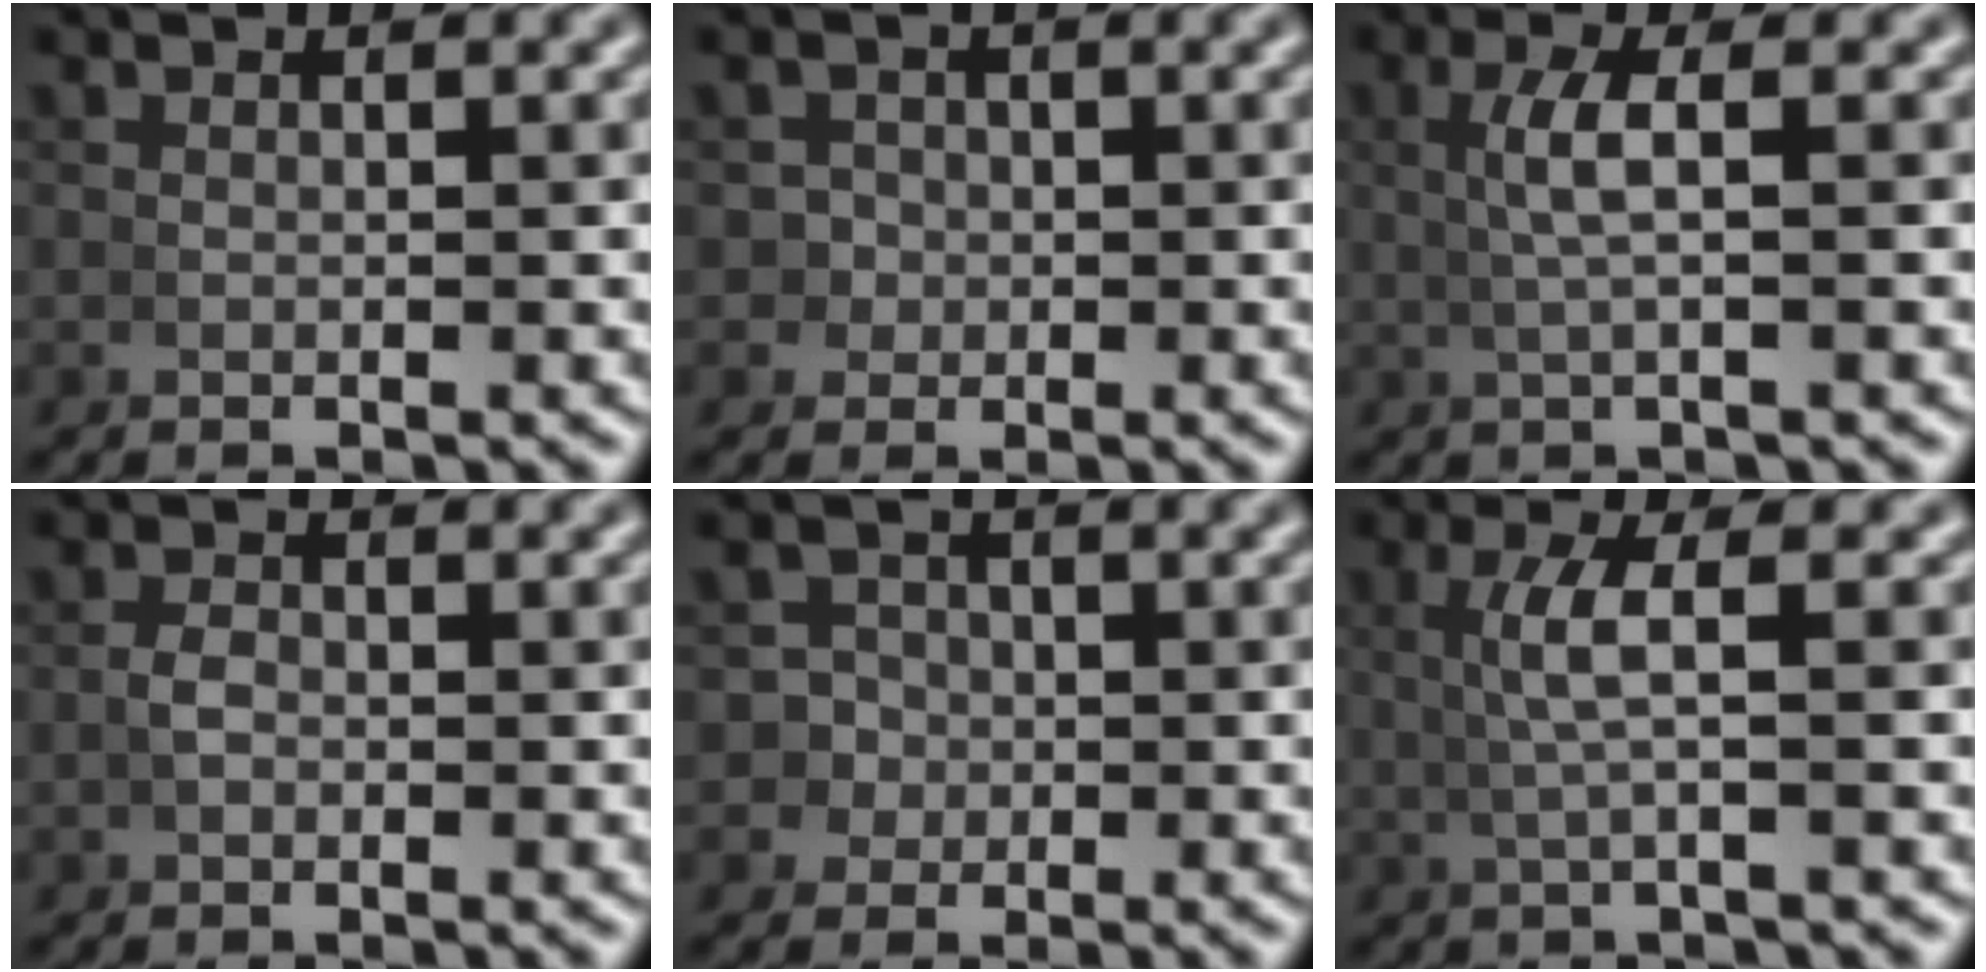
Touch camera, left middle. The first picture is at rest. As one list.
[{"total": 2.0, "force": [-0.1, 1.9, 0.5], "torque": [-0.014, -0.006, 0.001]}, {"total": 2.6, "force": [0.6, -0.1, 2.6], "torque": [-0.050, 0.010, 0.010]}, {"total": 1.0, "force": [-0.3, 0.6, 0.7], "torque": [-0.020, -0.001, -0.003]}, {"total": 3.3, "force": [-0.7, 3.1, 0.9], "torque": [-0.023, -0.013, -0.010]}, {"total": 2.9, "force": [0.6, -0.3, 2.8], "torque": [-0.055, 0.012, 0.010]}]